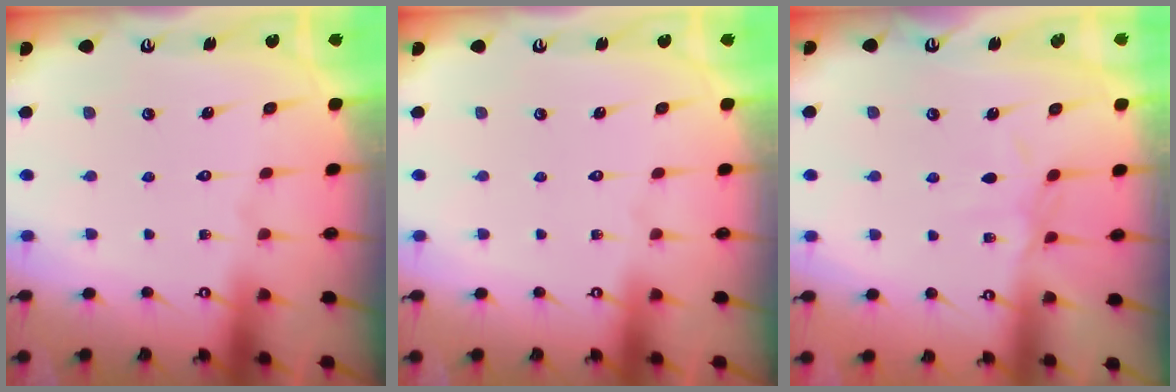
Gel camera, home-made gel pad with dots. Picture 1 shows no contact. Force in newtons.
{"total": 0.0}
{"total": 2.8, "press": 2.8, "slide": 0.5}